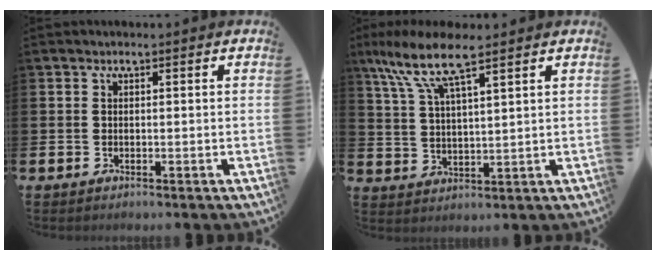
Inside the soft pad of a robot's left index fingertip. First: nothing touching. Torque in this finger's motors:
{"motor_torque": [1.02, -1.12, 0.87, 0.21]}